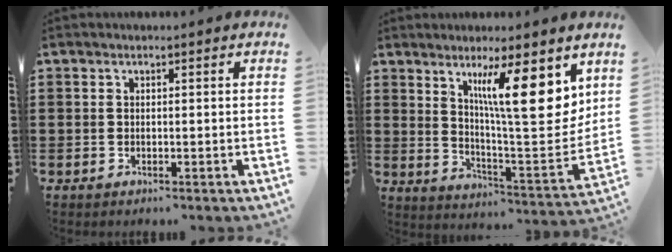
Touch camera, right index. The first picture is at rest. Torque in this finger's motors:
{"motor_torque": [0.54, 0.39, 0.40, 0.10]}